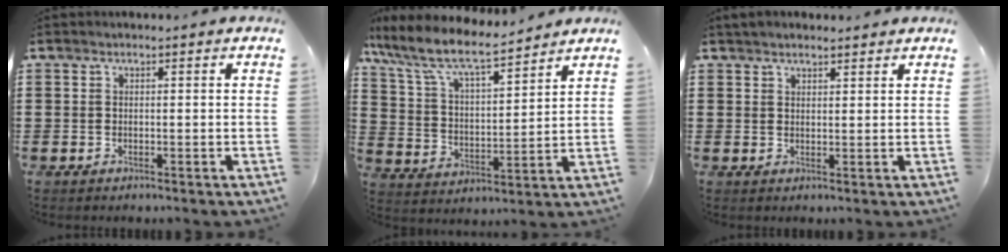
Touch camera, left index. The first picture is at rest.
{"total": 8.5, "force": [7.1, 1.7, 4.3], "torque": [-0.113, -0.036, 0.120]}
{"total": 2.0, "force": [1.9, 0.6, 0.6], "torque": [-0.014, 0.006, 0.036]}